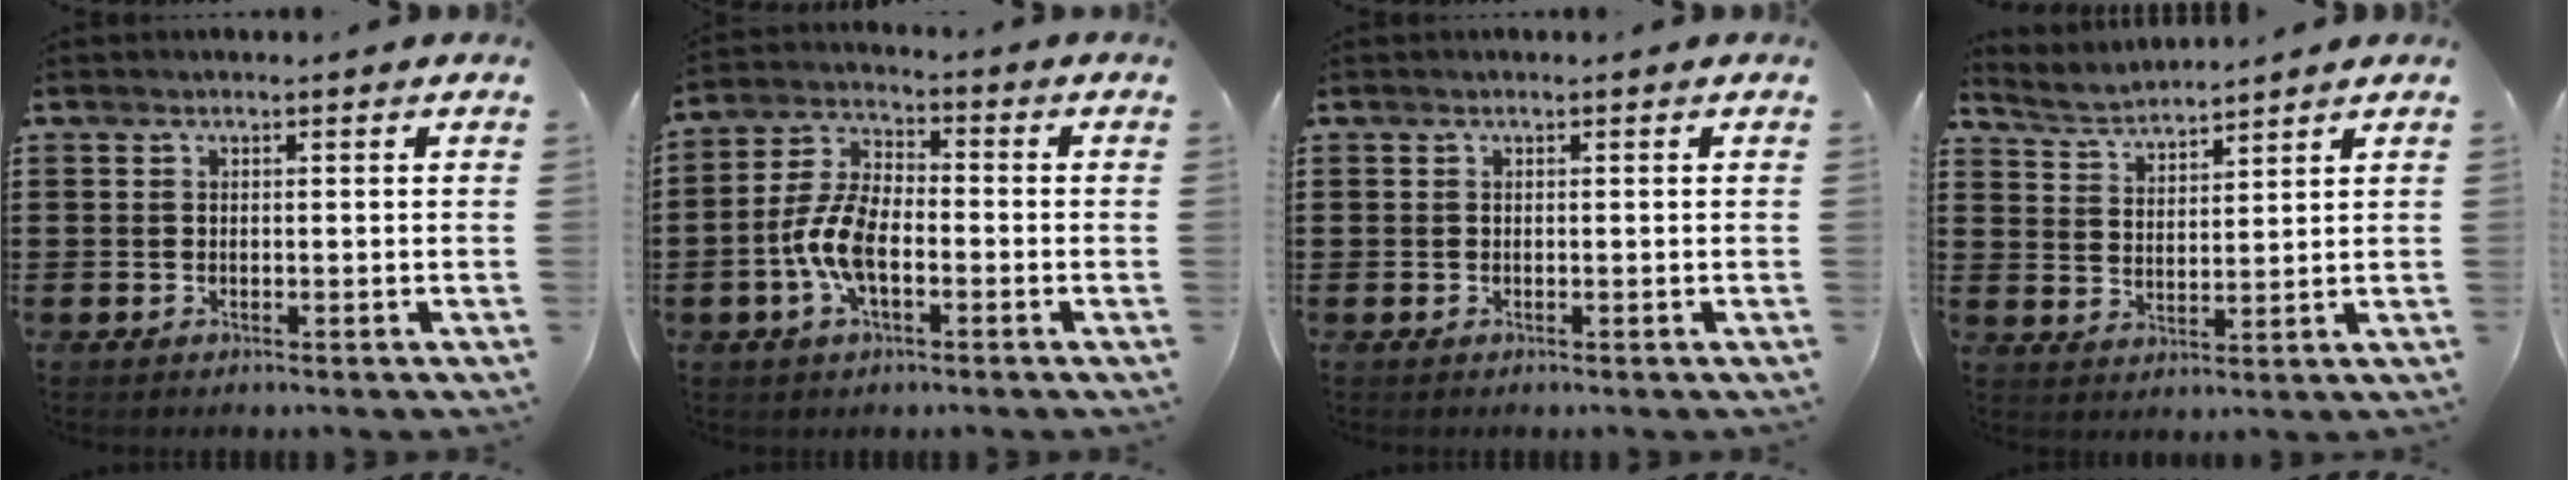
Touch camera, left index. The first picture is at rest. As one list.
[{"total": 7.9, "force": [-2.3, 3.8, 6.6], "torque": [-0.159, -0.004, -0.052]}, {"total": 0.0}, {"total": 3.4, "force": [3.3, 0.2, 0.1], "torque": [-0.016, -0.017, 0.058]}]